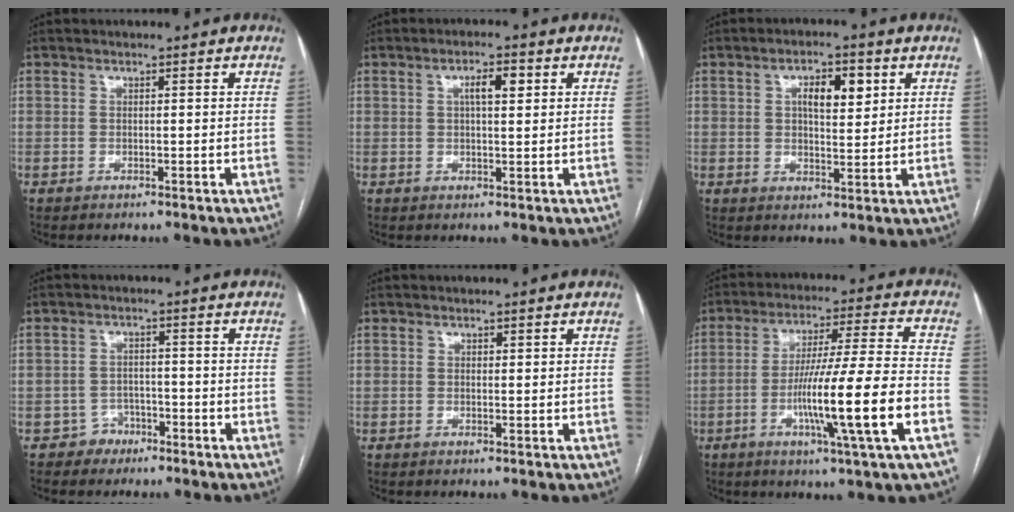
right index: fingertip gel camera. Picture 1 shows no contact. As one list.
[{"total": 4.0, "force": [1.4, 1.1, 3.6], "torque": [-0.062, 0.008, 0.022]}, {"total": 6.4, "force": [2.3, 2.5, 5.4], "torque": [-0.089, 0.008, 0.039]}, {"total": 3.1, "force": [-2.0, 2.2, -0.3], "torque": [0.013, 0.014, -0.035]}, {"total": 0.6, "force": [0.3, 0.4, 0.3], "torque": [0.000, -0.001, 0.003]}, {"total": 15.7, "force": [-4.9, -1.3, 14.8], "torque": [-0.264, -0.010, -0.086]}]